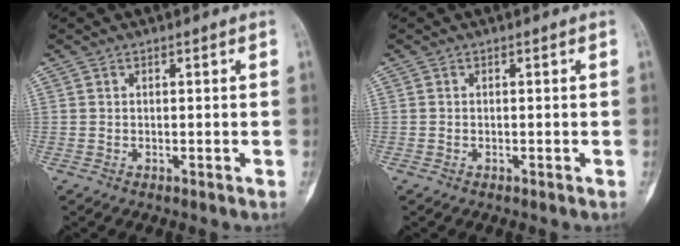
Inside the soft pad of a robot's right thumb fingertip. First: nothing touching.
{"total": 0.0}